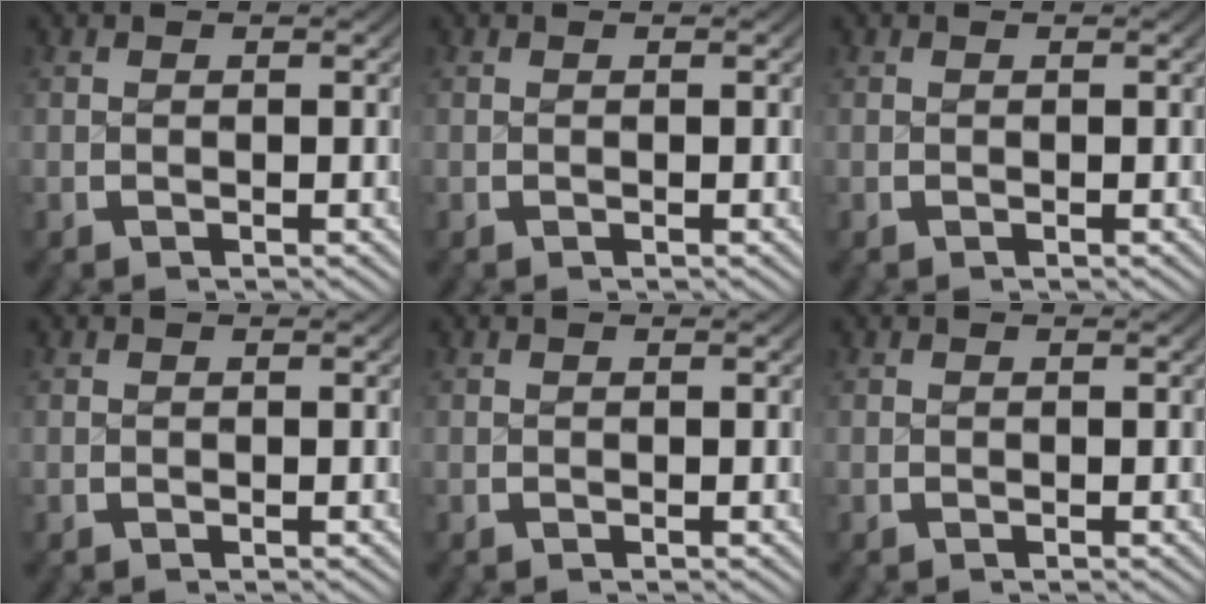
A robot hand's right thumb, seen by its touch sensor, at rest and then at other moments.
{"total": 0.0}
{"total": 0.0}
{"total": 0.0}
{"total": 0.0}
{"total": 0.0}